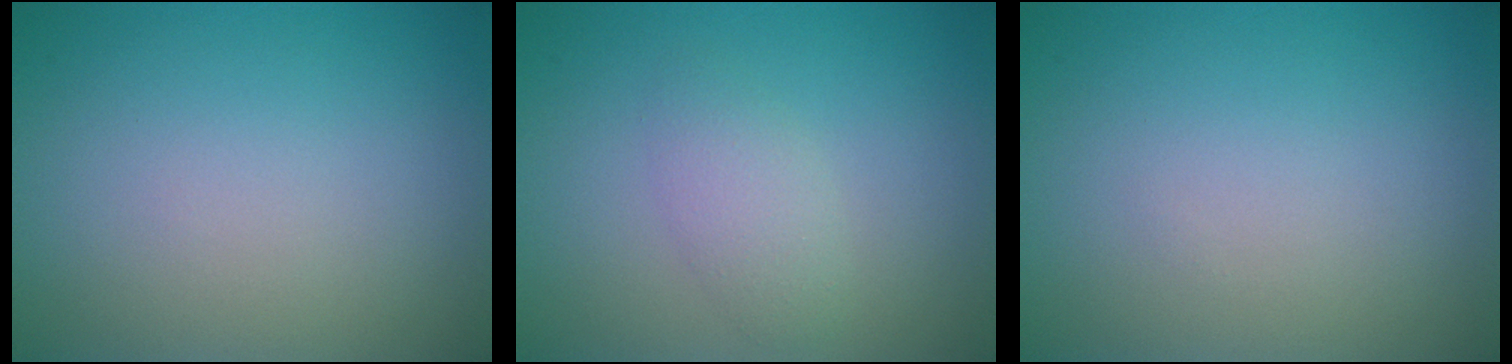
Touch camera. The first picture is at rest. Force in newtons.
{"total": 2.0, "press": 2.0, "slide": 0.1}
{"total": 0.0}